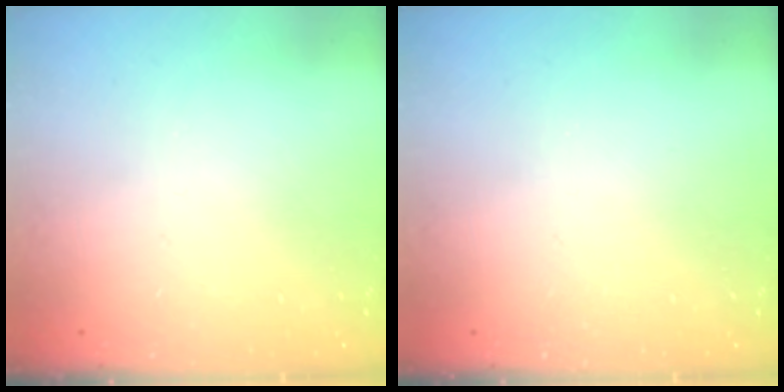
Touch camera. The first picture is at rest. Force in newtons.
{"total": 0.0}